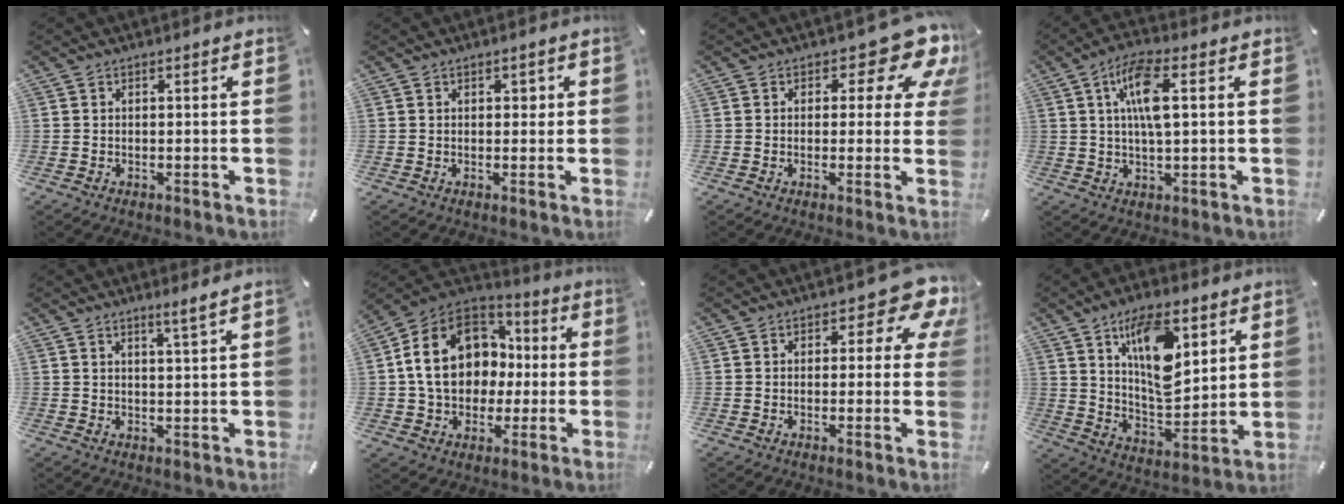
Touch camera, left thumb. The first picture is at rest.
{"total": 1.5, "force": [0.4, 1.1, 1.0], "torque": [-0.003, 0.000, 0.002]}
{"total": 11.4, "force": [5.5, 5.5, 8.4], "torque": [-0.096, -0.038, 0.091]}
{"total": 9.1, "force": [2.1, 2.9, 8.4], "torque": [-0.161, 0.004, 0.032]}
{"total": 3.2, "force": [2.5, -0.5, 1.9], "torque": [-0.041, -0.011, 0.043]}
{"total": 18.3, "force": [1.0, 14.9, 10.5], "torque": [-0.204, 0.018, 0.023]}
{"total": 9.4, "force": [4.3, 4.9, 6.7], "torque": [-0.077, -0.024, 0.072]}
{"total": 16.1, "force": [8.1, 8.0, 11.3], "torque": [-0.192, -0.029, 0.136]}